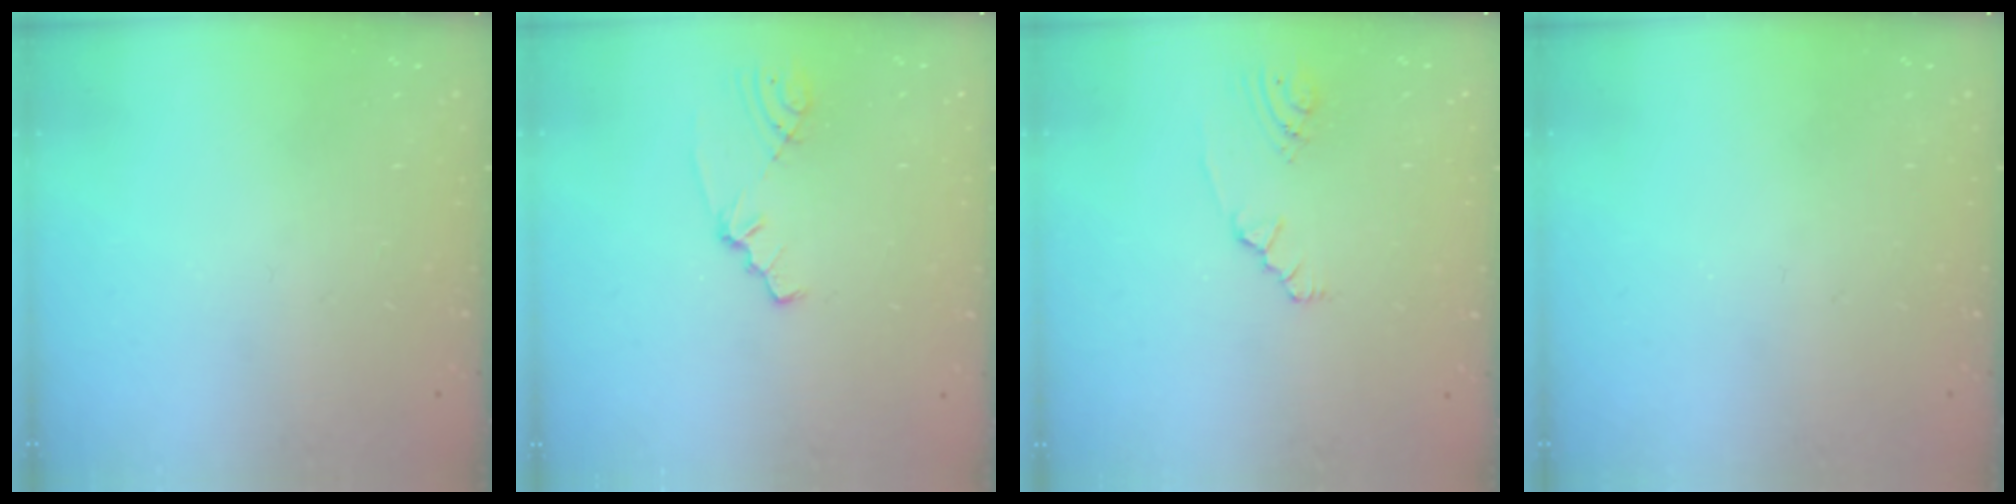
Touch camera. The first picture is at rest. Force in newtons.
{"total": 2.1, "press": 2.1, "slide": 0.3}
{"total": 2.1, "press": 1.8, "slide": 1.1}
{"total": 0.0}